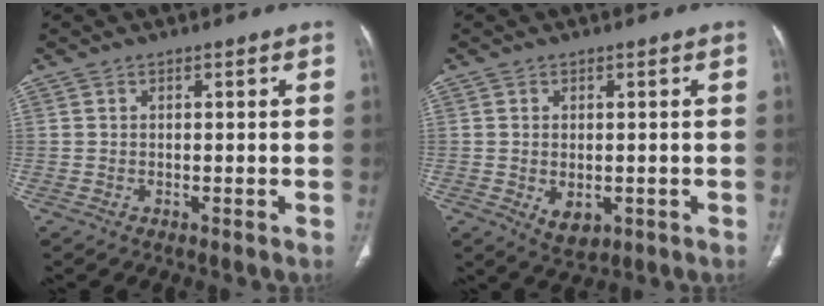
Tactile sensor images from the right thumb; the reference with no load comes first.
{"total": 4.8, "force": [-1.0, 3.1, 3.5], "torque": [-0.050, -0.007, -0.002]}